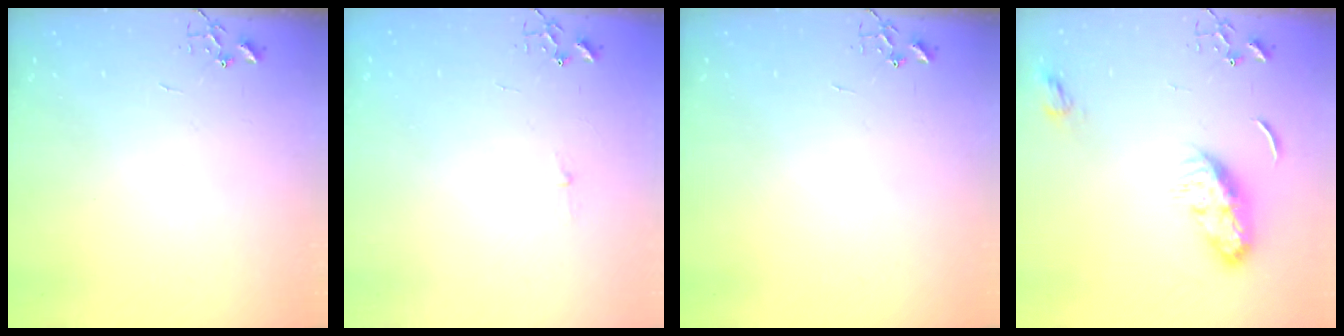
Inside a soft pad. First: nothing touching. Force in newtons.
{"total": 2.6, "press": 2.5, "slide": 0.4}
{"total": 0.0}
{"total": 10.6, "press": 10.5, "slide": 0.7}